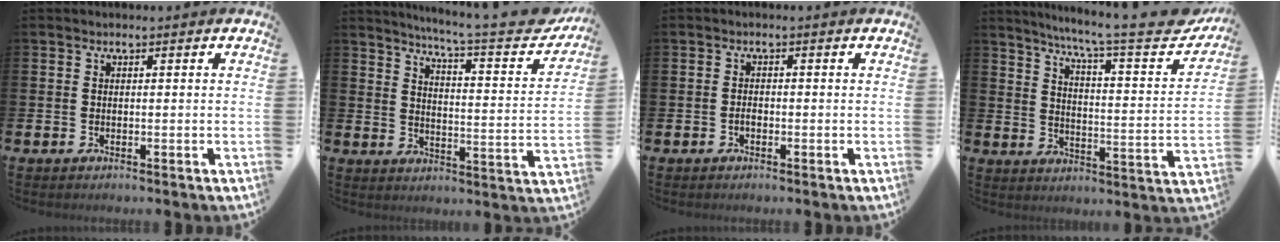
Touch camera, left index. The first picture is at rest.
{"total": 6.9, "force": [6.1, -0.1, 3.3], "torque": [-0.063, -0.055, 0.092]}
{"total": 1.0, "force": [-0.4, 0.6, 0.7], "torque": [-0.009, -0.001, -0.010]}
{"total": 8.4, "force": [7.2, 0.2, 4.3], "torque": [-0.080, -0.064, 0.109]}